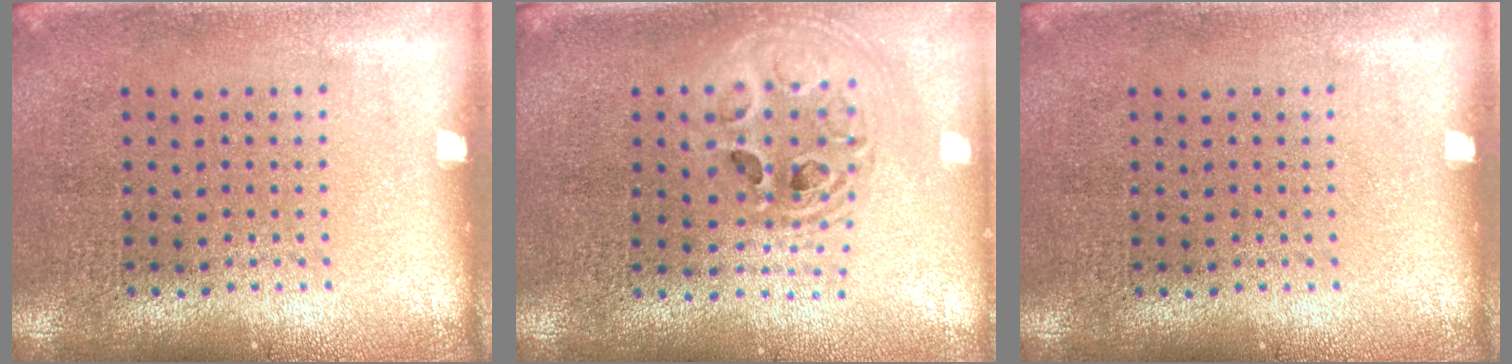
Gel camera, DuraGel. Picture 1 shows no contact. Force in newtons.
{"total": 2.1, "press": 1.7, "slide": 1.2}
{"total": 0.0}